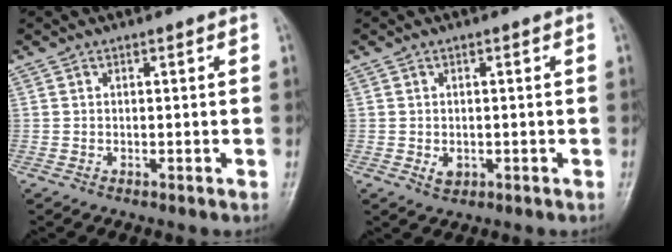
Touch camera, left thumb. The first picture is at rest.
{"total": 2.0, "force": [-0.4, 1.5, 1.2], "torque": [-0.015, -0.002, 0.000]}